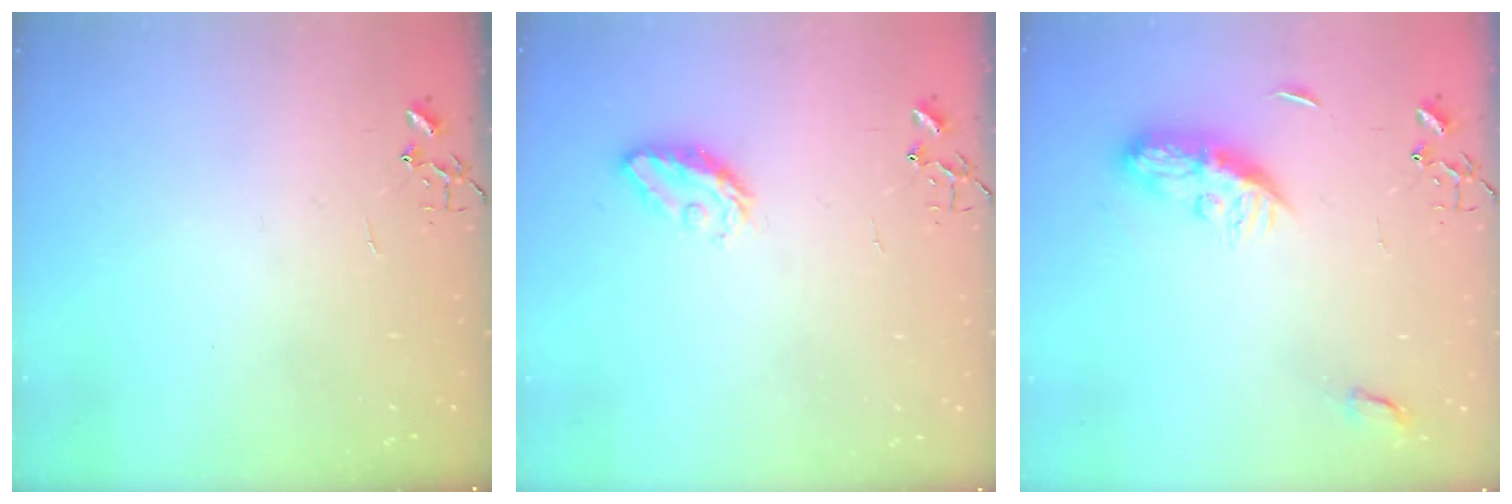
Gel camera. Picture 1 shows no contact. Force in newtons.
{"total": 7.3, "press": 7.3, "slide": 0.5}
{"total": 9.0, "press": 9.0, "slide": 0.1}